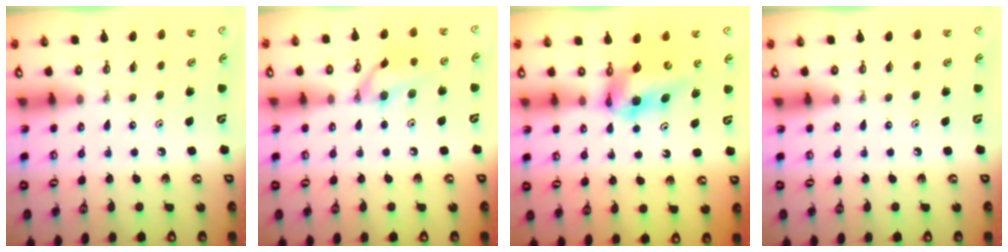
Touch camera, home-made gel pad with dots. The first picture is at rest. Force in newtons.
{"total": 11.6, "press": 11.4, "slide": 1.7}
{"total": 9.5, "press": 9.5, "slide": 1.0}
{"total": 0.0}